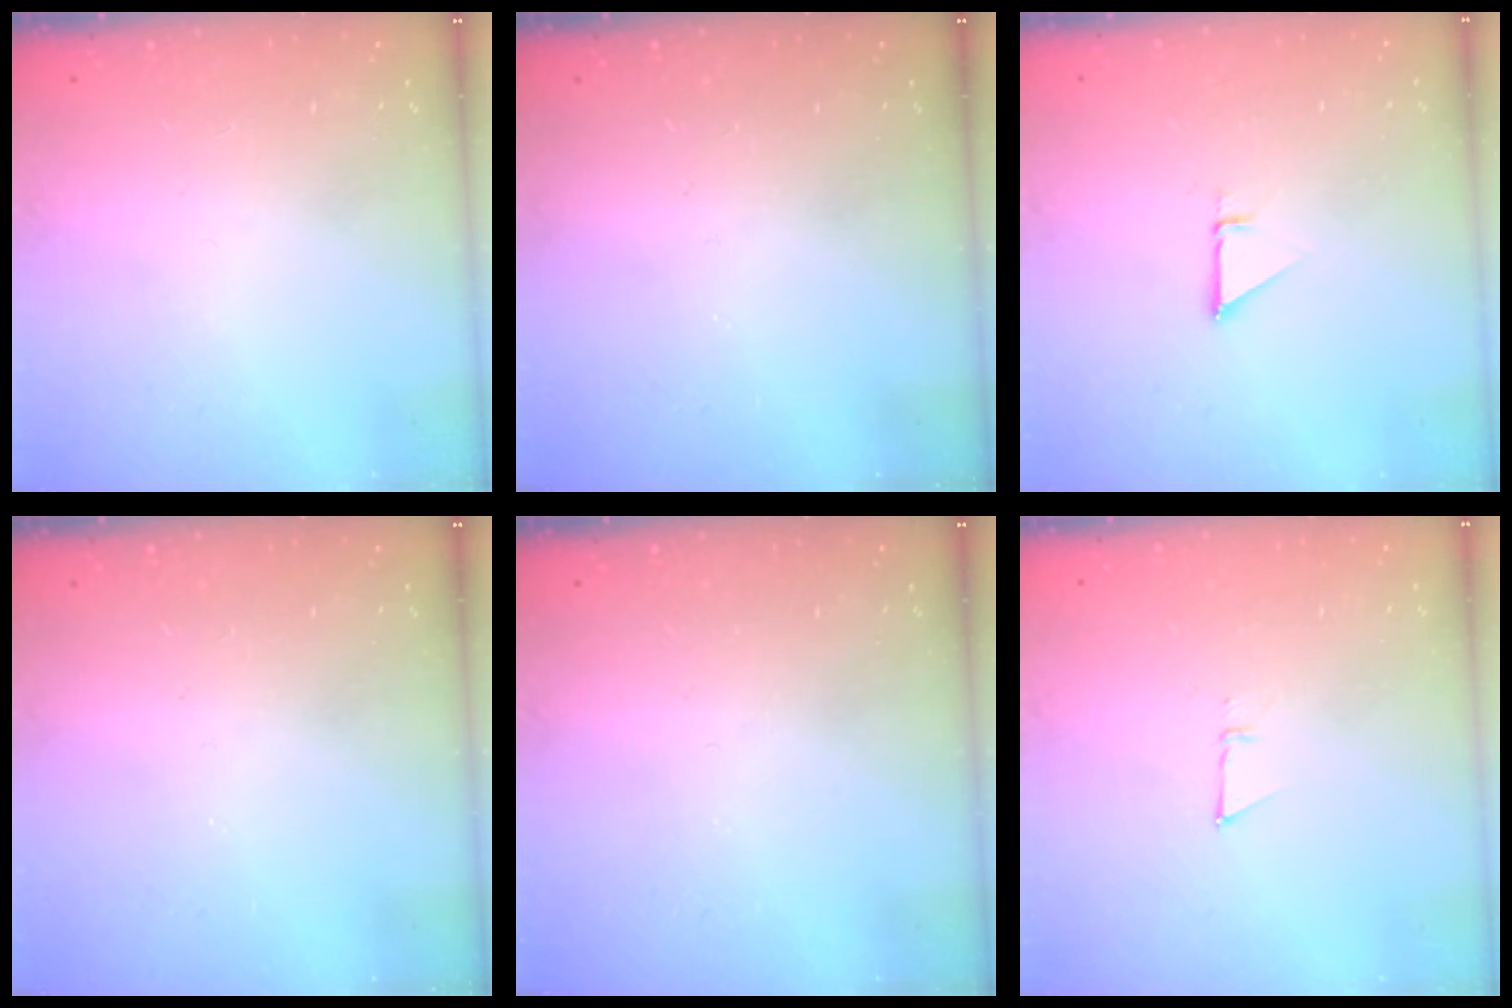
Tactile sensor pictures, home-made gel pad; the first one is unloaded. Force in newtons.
{"total": 0.0}
{"total": 1.4, "press": 1.4, "slide": 0.0}
{"total": 0.0}
{"total": 0.0}
{"total": 3.1, "press": 3.1, "slide": 0.7}